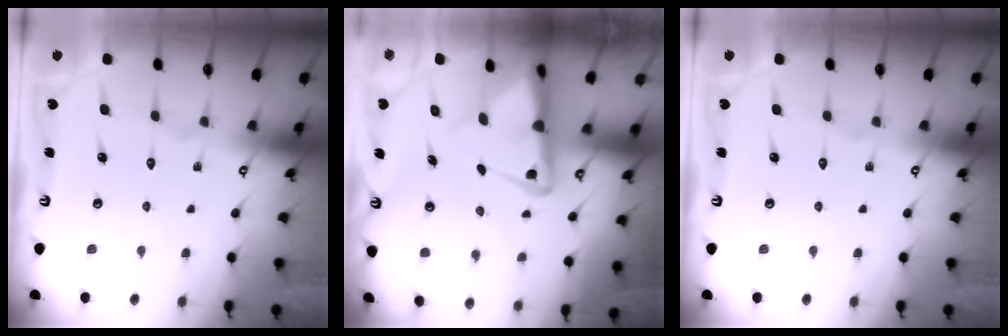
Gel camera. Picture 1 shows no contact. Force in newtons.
{"total": 5.0, "press": 4.9, "slide": 0.7}
{"total": 0.0}